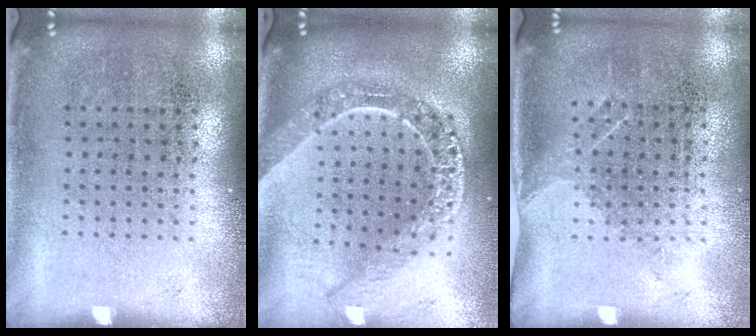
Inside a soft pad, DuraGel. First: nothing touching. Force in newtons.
{"total": 2.3, "press": 2.0, "slide": 1.2}
{"total": 1.2, "press": 1.0, "slide": 0.7}